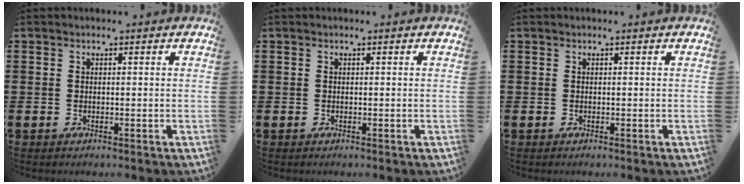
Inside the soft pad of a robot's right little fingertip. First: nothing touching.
{"total": 0.0}
{"total": 0.0}